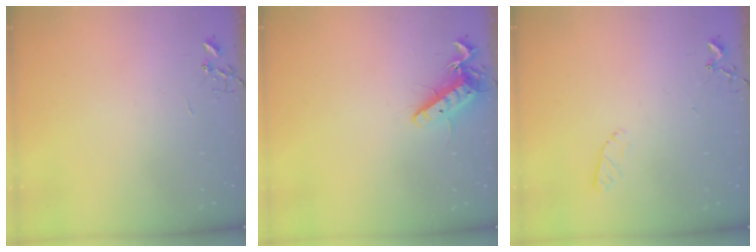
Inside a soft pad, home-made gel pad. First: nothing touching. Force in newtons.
{"total": 11.7, "press": 11.7, "slide": 1.1}
{"total": 3.9, "press": 3.9, "slide": 0.4}